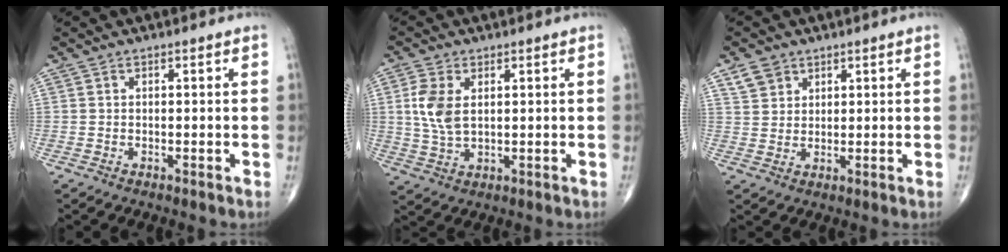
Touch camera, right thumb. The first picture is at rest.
{"total": 6.9, "force": [1.5, 4.0, 5.5], "torque": [-0.121, -0.002, 0.034]}
{"total": 4.1, "force": [2.6, 3.0, 1.1], "torque": [-0.009, -0.011, 0.053]}